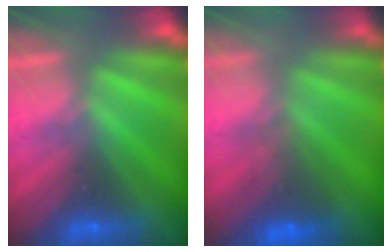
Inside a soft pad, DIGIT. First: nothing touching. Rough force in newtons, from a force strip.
{"total": 7.9}